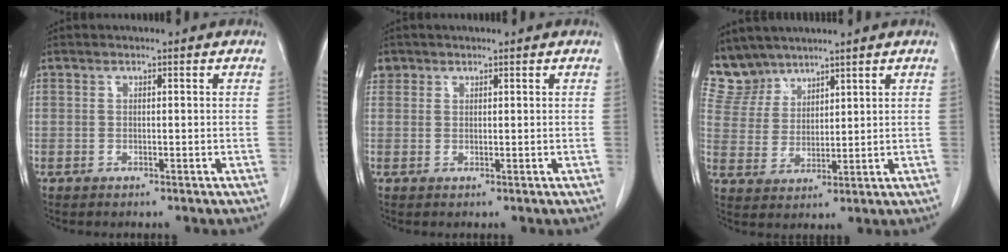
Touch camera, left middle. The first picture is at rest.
{"total": 1.9, "force": [1.1, 1.5, 0.1], "torque": [0.007, 0.010, 0.018]}
{"total": 6.1, "force": [5.7, 2.2, -0.3], "torque": [-0.003, 0.007, 0.130]}